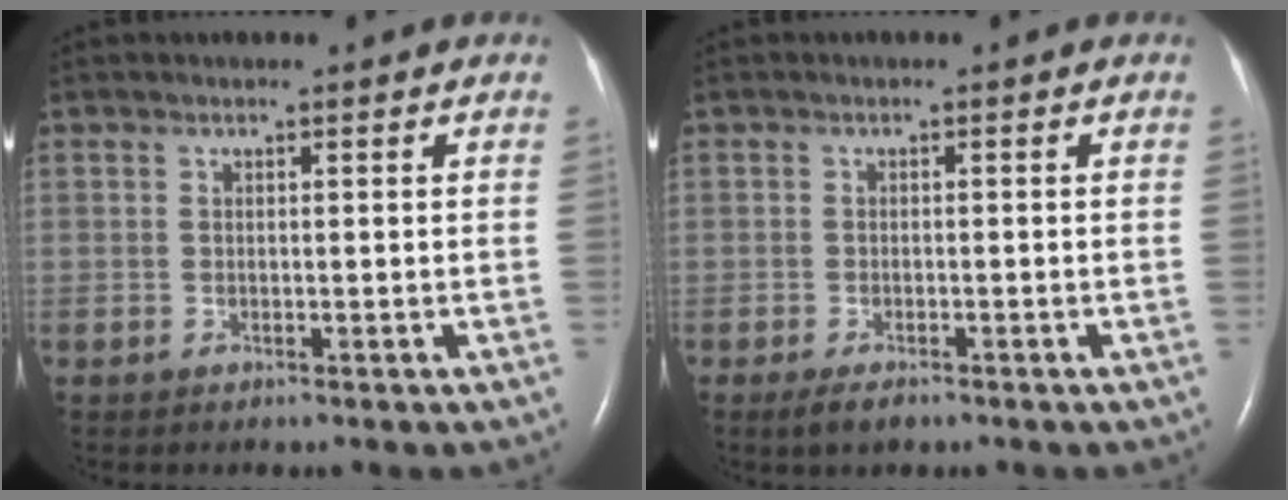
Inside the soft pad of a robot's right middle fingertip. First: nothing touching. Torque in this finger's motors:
{"motor_torque": [0.41, -0.34, 0.12, 0.02]}